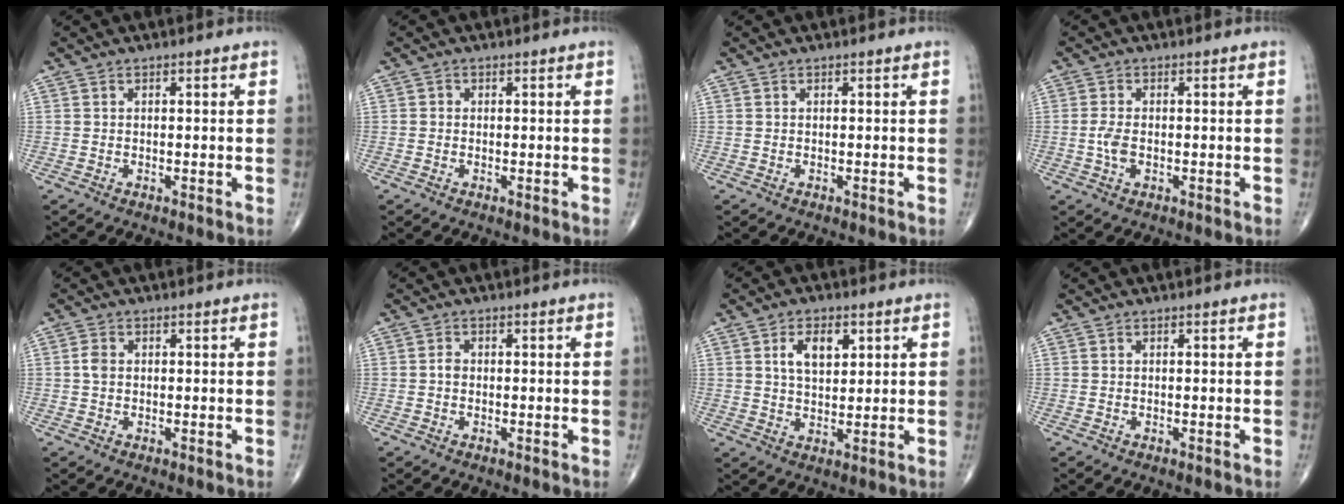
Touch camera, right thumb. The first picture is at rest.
{"total": 0.5, "force": [-0.1, 0.5, 0.1], "torque": [0.001, 0.002, -0.006]}
{"total": 0.0}
{"total": 3.1, "force": [-0.6, 1.7, 2.6], "torque": [-0.058, 0.002, -0.012]}
{"total": 1.8, "force": [0.1, 1.3, 1.3], "torque": [-0.024, 0.002, 0.000]}
{"total": 1.2, "force": [-0.2, 0.9, 0.7], "torque": [-0.008, 0.003, -0.005]}
{"total": 6.6, "force": [2.5, 3.7, 4.9], "torque": [-0.070, -0.010, 0.046]}
{"total": 0.0}